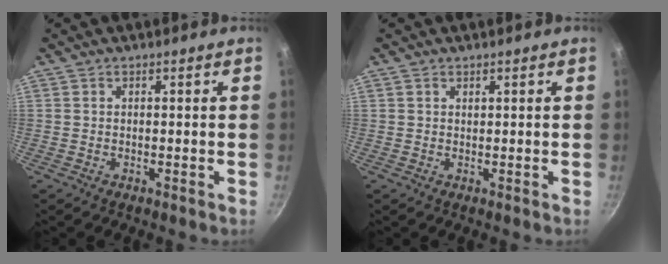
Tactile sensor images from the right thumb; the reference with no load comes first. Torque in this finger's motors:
{"motor_torque": [-0.18, 0.27, 0.06, 0.15, 0.01]}